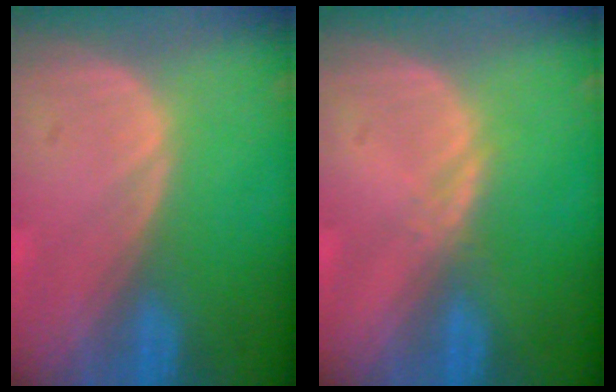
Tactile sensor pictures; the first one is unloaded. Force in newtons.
{"total": 1.1, "press": 1.1, "slide": 0.1}